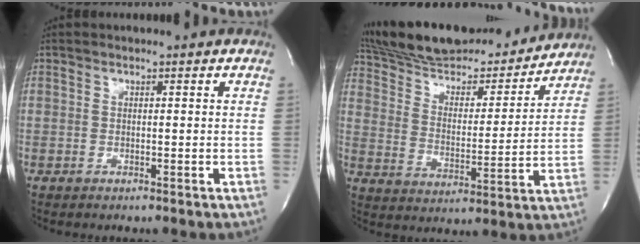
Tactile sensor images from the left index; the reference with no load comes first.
{"total": 23.2, "force": [21.3, 4.6, 8.0], "torque": [-0.132, -0.001, 0.321]}